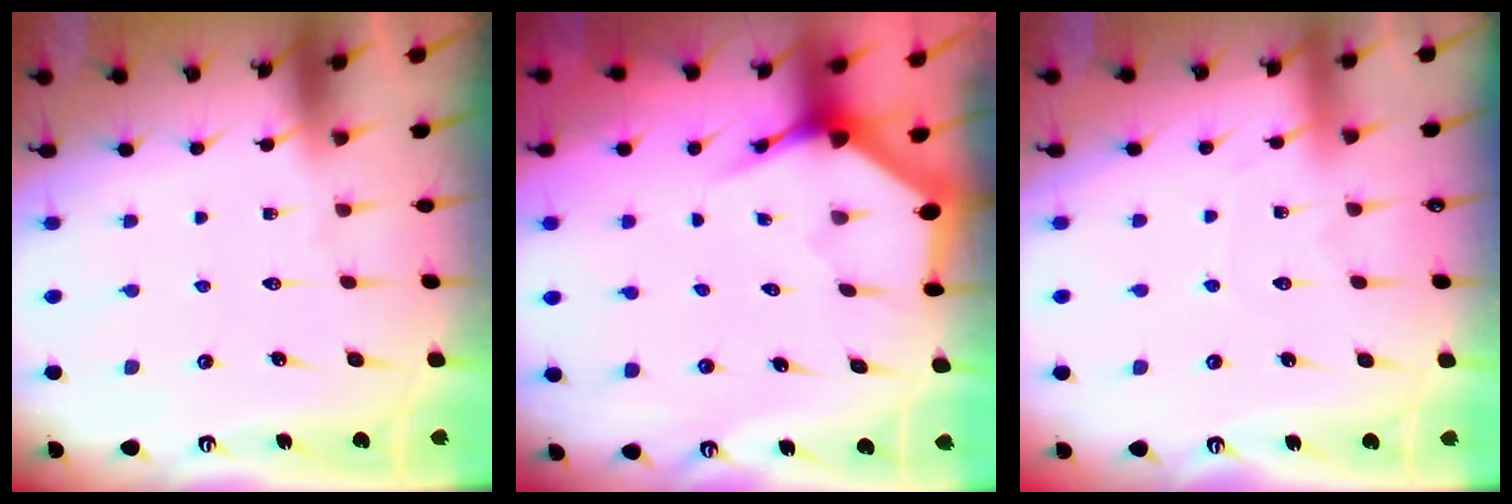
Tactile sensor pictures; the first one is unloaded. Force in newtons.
{"total": 3.5, "press": 3.5, "slide": 0.5}
{"total": 3.5, "press": 3.5, "slide": 0.6}